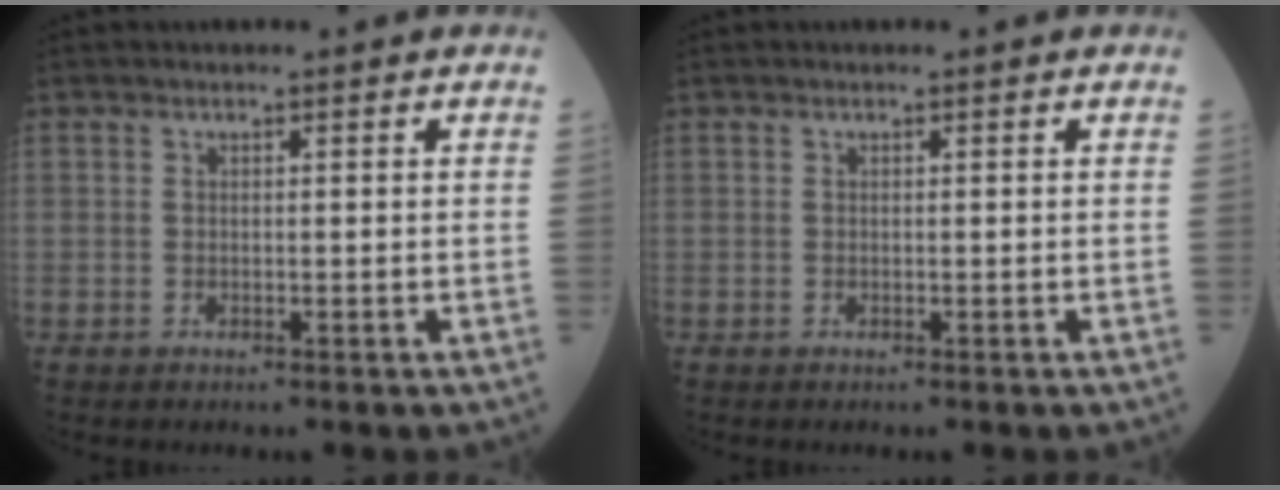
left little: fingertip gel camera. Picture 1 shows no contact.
{"total": 0.0}